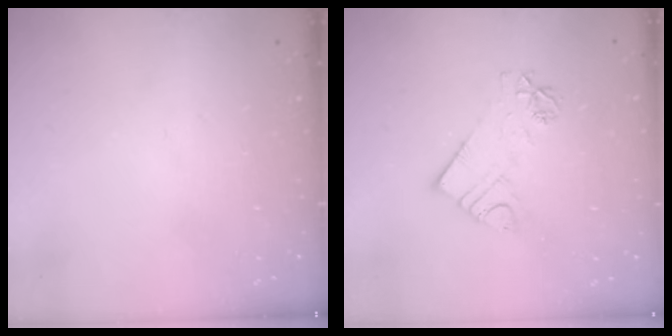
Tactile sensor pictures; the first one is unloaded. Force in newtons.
{"total": 9.4, "press": 9.4, "slide": 0.7}